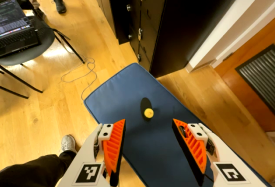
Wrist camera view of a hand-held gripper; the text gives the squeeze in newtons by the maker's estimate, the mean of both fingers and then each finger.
{"total": 0.0}